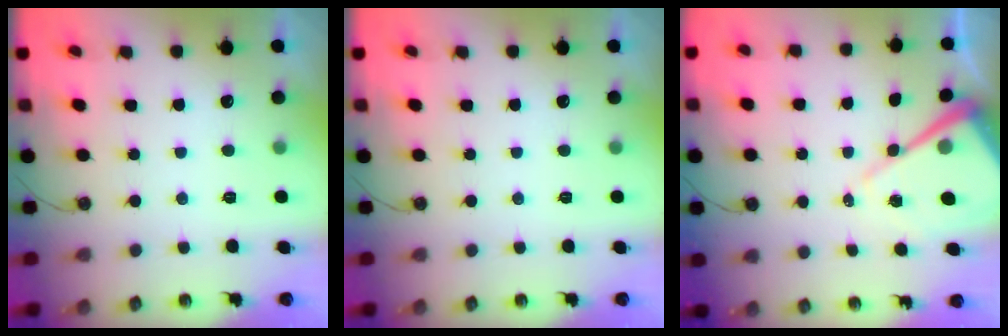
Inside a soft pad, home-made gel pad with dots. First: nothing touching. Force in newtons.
{"total": 0.0}
{"total": 12.3, "press": 12.2, "slide": 1.0}